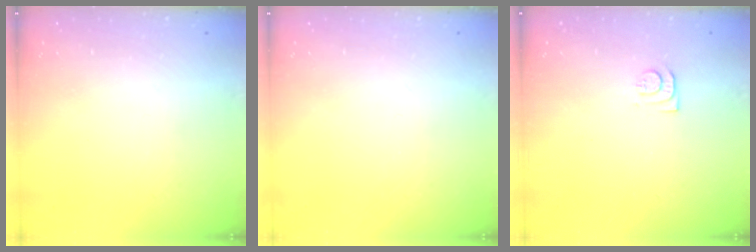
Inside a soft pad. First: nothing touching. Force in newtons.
{"total": 0.0}
{"total": 8.2, "press": 8.2, "slide": 0.9}